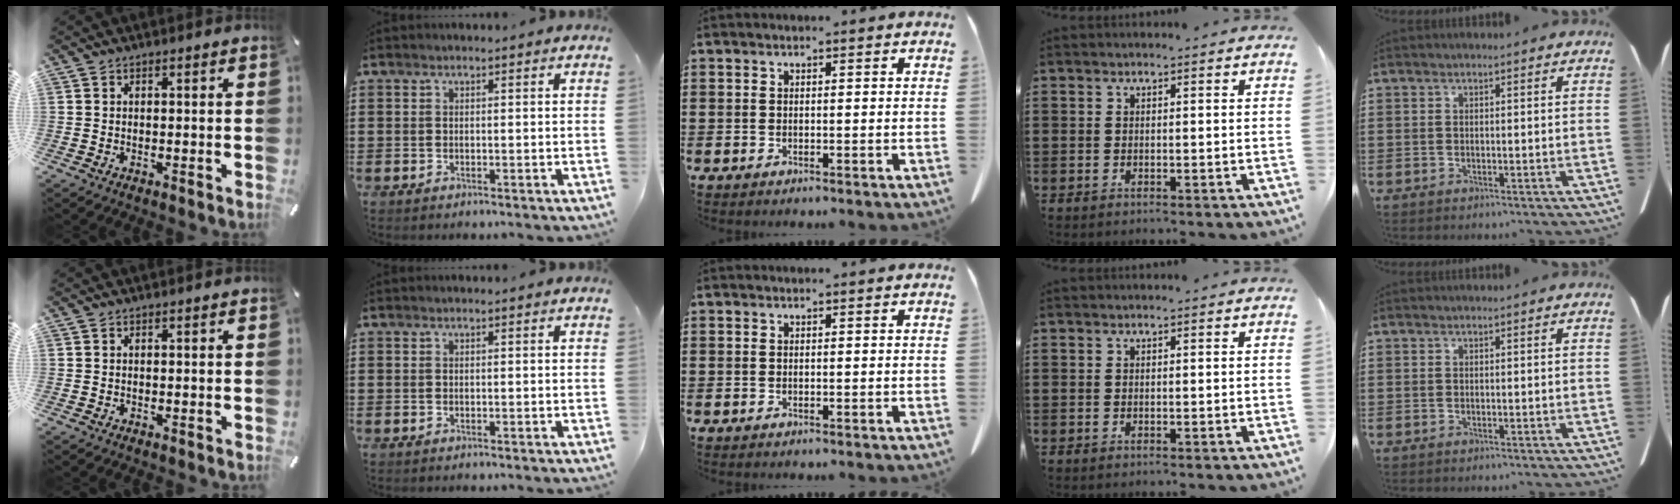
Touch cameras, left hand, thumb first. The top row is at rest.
{}